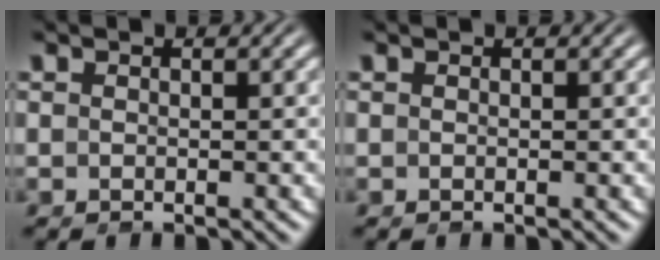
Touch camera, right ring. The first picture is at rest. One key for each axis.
{"total": 0.0}